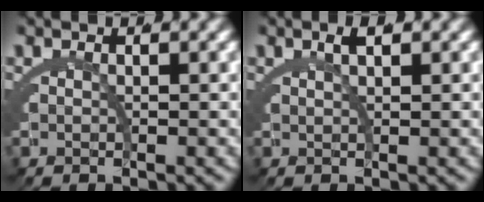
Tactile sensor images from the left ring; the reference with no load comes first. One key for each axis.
{"total": 1.4, "fx": 0.9, "fy": -0.5, "fz": 0.9, "tx": -0.013, "ty": 0.004, "tz": 0.018}